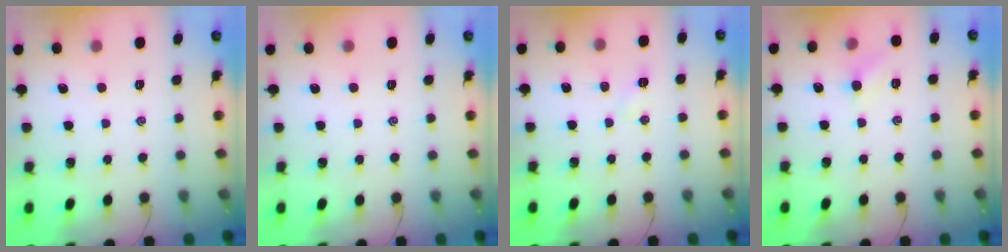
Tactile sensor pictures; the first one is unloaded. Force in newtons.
{"total": 0.0}
{"total": 2.4, "press": 2.3, "slide": 0.8}
{"total": 4.9, "press": 4.7, "slide": 1.3}